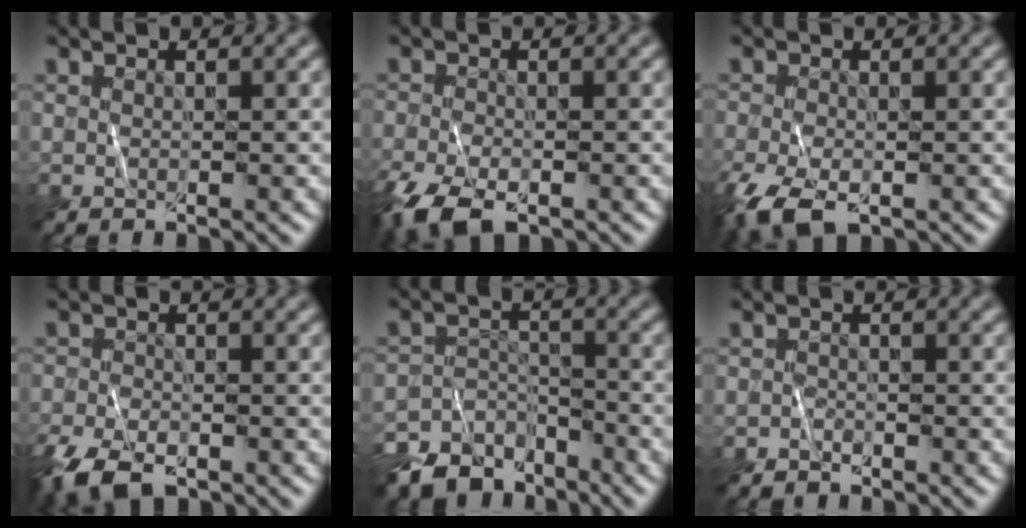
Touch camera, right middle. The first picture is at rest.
{"total": 6.1, "force": [-4.2, 2.6, 3.6], "torque": [-0.073, -0.017, -0.082]}
{"total": 5.1, "force": [-3.0, 2.4, 3.4], "torque": [-0.077, -0.013, -0.058]}
{"total": 5.6, "force": [-4.0, 2.5, 3.0], "torque": [-0.060, -0.014, -0.081]}
{"total": 7.9, "force": [-6.1, 4.4, 2.4], "torque": [-0.031, -0.010, -0.106]}
{"total": 1.0, "force": [-0.9, 0.5, 0.1], "torque": [0.000, 0.001, -0.016]}